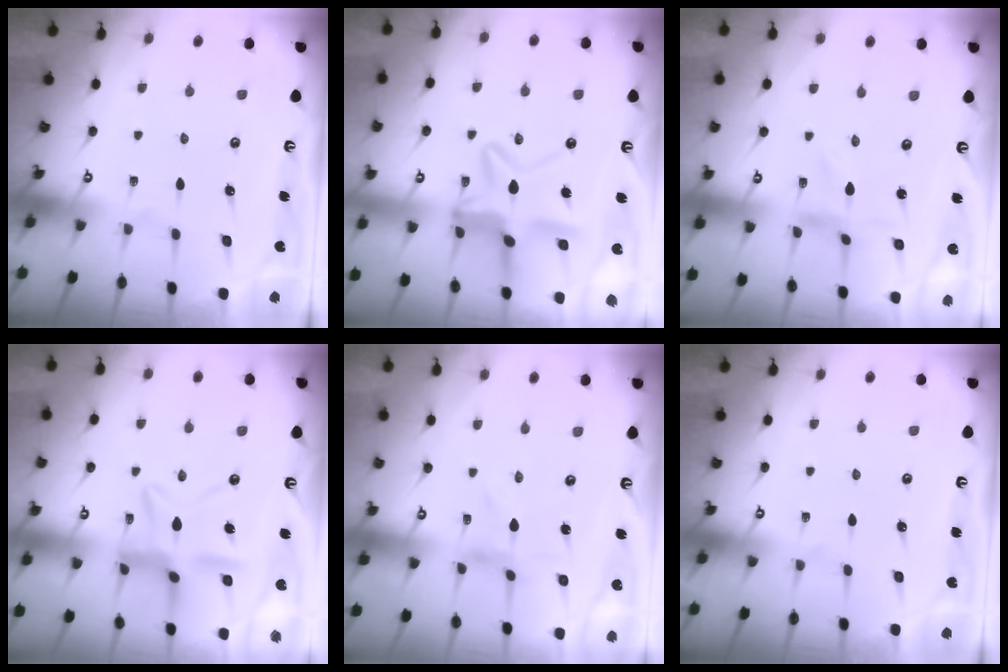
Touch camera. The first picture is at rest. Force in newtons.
{"total": 13.3, "press": 13.2, "slide": 1.3}
{"total": 1.0, "press": 1.0, "slide": 0.2}
{"total": 12.1, "press": 12.0, "slide": 1.2}
{"total": 0.0}
{"total": 0.0}